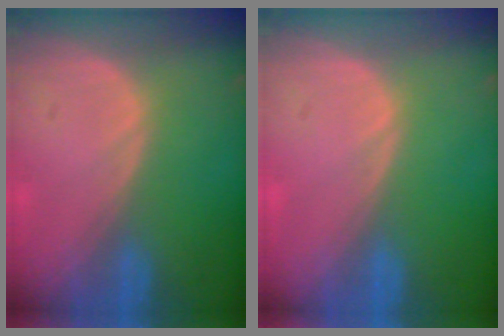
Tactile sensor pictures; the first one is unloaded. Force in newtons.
{"total": 0.0}